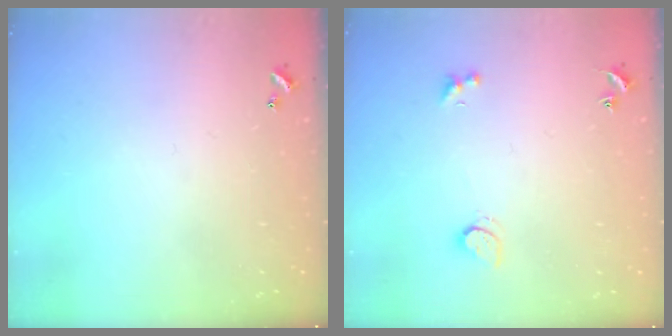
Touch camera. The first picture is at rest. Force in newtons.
{"total": 1.8, "press": 1.7, "slide": 0.5}